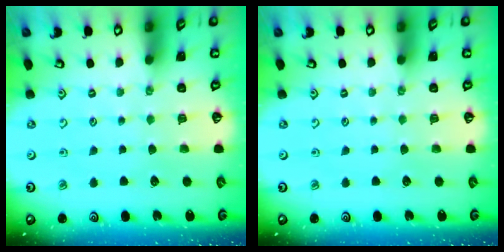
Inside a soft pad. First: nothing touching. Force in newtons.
{"total": 0.0}